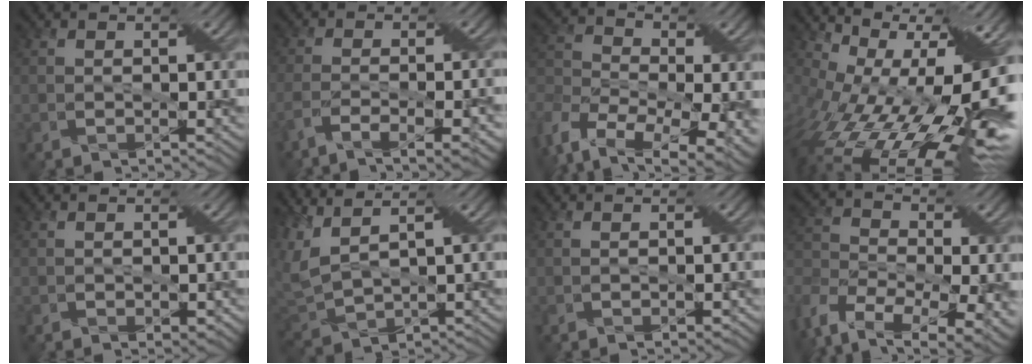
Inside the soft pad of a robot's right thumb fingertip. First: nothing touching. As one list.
[{"total": 7.0, "force": [-4.4, 1.4, 5.2], "torque": [-0.094, -0.004, -0.079]}, {"total": 13.2, "force": [-5.0, 8.2, 9.1], "torque": [-0.229, -0.019, -0.061]}, {"total": 18.4, "force": [-0.1, 9.6, 15.7], "torque": [-0.252, -0.026, 0.015]}, {"total": 1.3, "force": [-0.1, 0.8, 1.0], "torque": [-0.017, -0.006, 0.002]}, {"total": 6.9, "force": [2.6, 2.4, 5.9], "torque": [-0.161, 0.005, 0.050]}, {"total": 0.6, "force": [0.0, 0.3, 0.5], "torque": [-0.008, 0.001, 0.000]}, {"total": 12.9, "force": [-6.2, 7.6, 8.3], "torque": [-0.215, -0.020, -0.088]}]